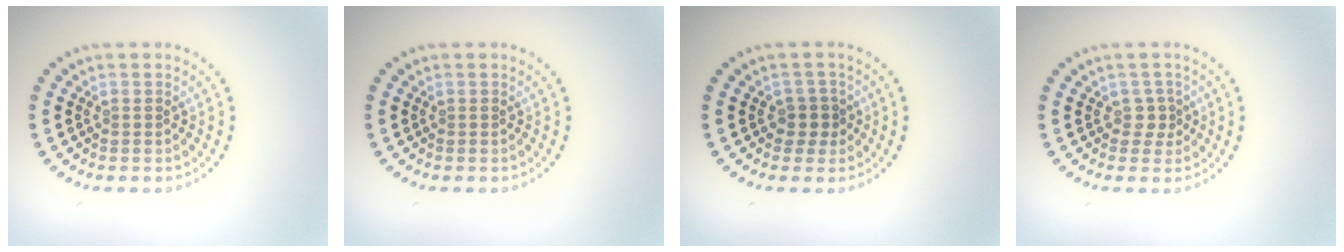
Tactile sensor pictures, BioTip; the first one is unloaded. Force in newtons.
{"total": 0.0}
{"total": 1.8, "press": 1.5, "slide": 1.0}
{"total": 1.2, "press": 0.9, "slide": 0.8}